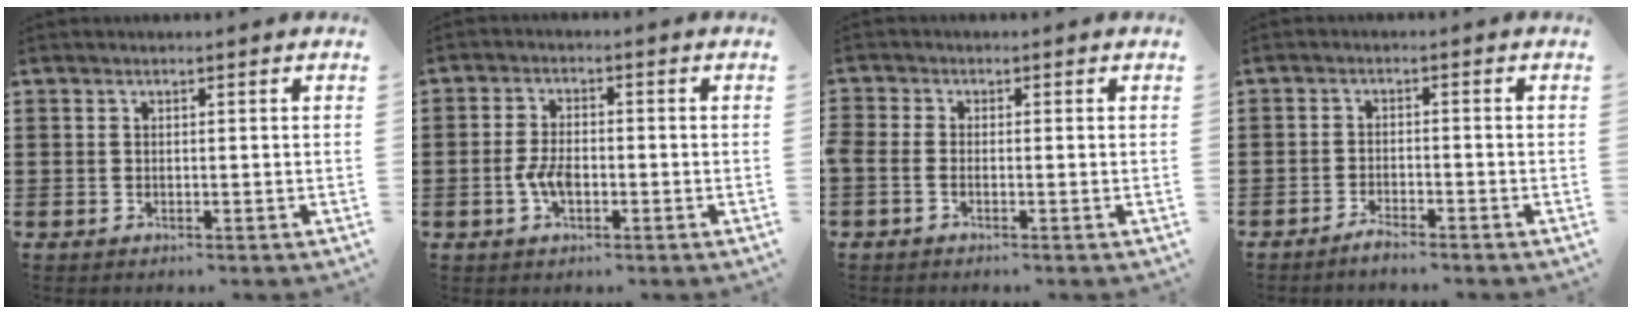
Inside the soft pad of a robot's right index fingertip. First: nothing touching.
{"total": 3.6, "force": [-1.2, 1.6, 3.1], "torque": [-0.077, -0.008, -0.024]}
{"total": 1.1, "force": [-0.8, 0.3, 0.8], "torque": [-0.022, -0.004, -0.017]}
{"total": 1.9, "force": [-1.8, 0.1, 0.5], "torque": [-0.012, 0.000, -0.035]}